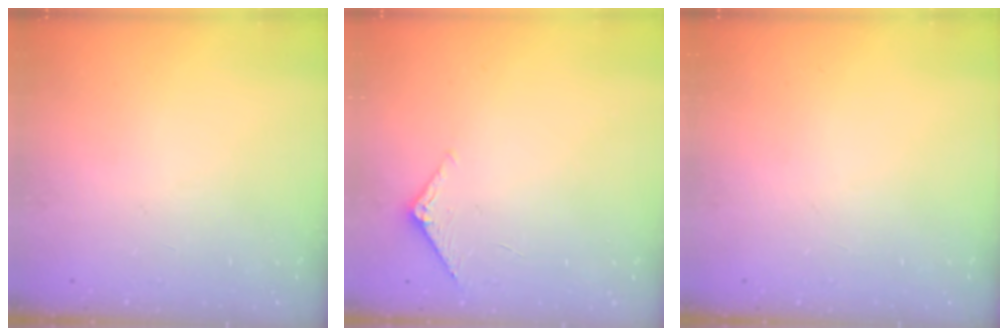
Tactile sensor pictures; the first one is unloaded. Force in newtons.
{"total": 5.0, "press": 4.9, "slide": 0.5}
{"total": 0.0}